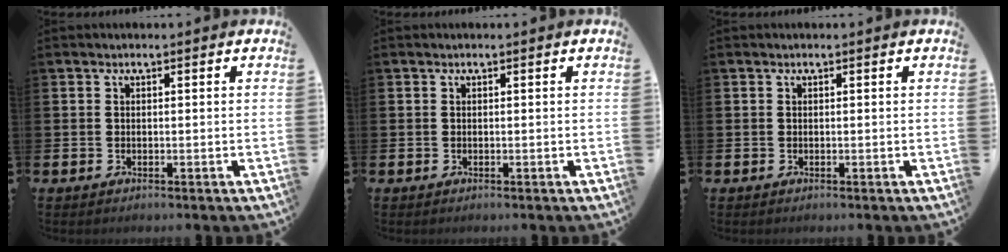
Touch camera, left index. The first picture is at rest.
{"total": 0.0}
{"total": 0.0}